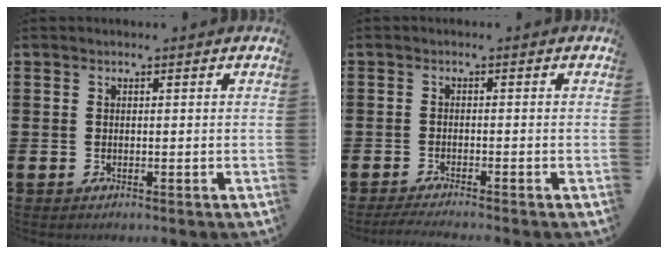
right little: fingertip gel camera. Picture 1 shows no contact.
{"total": 1.5, "force": [-1.2, -0.1, 0.8], "torque": [-0.011, 0.000, -0.023]}